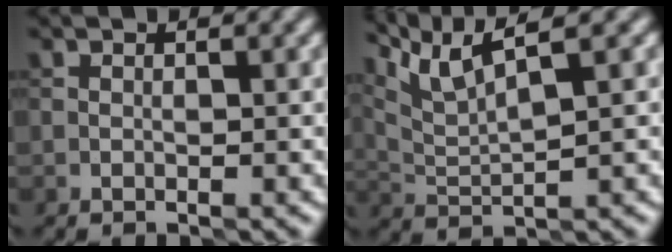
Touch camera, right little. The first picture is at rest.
{"total": 5.2, "force": [4.1, 0.5, 3.2], "torque": [-0.069, 0.013, 0.082]}